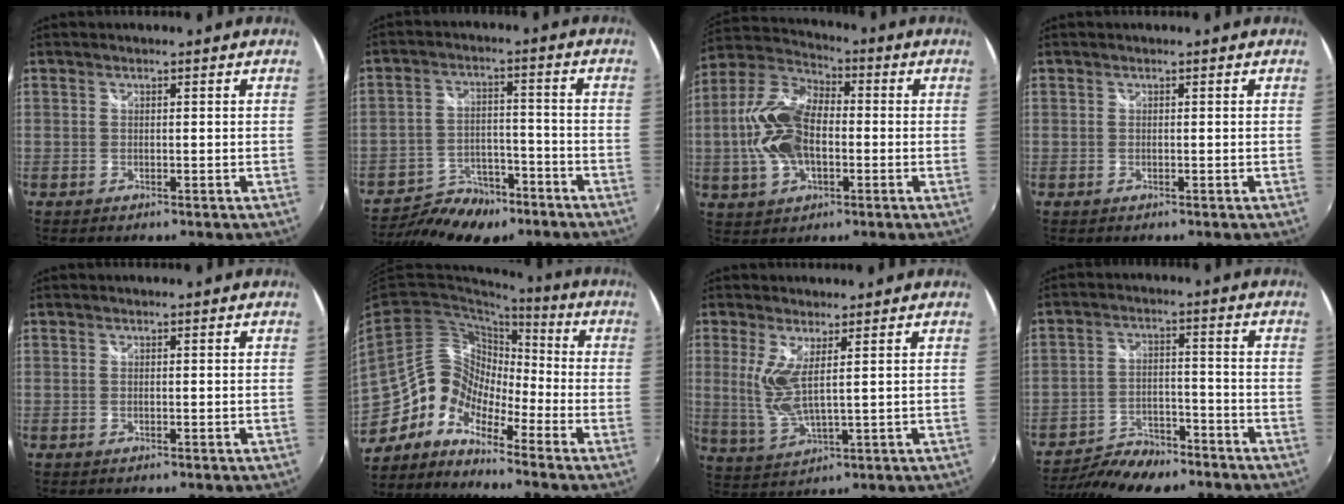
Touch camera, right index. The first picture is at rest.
{"total": 14.3, "force": [-10.5, 7.4, 6.1], "torque": [-0.147, -0.003, -0.158]}
{"total": 14.8, "force": [-1.8, 8.8, 11.8], "torque": [-0.253, 0.014, -0.035]}
{"total": 0.0}
{"total": 0.0}
{"total": 11.6, "force": [-7.6, 7.5, 4.7], "torque": [-0.082, 0.024, -0.169]}
{"total": 6.4, "force": [1.8, 1.2, 6.1], "torque": [-0.136, -0.014, 0.039]}
{"total": 12.6, "force": [-10.9, 4.1, 4.7], "torque": [-0.120, -0.009, -0.174]}